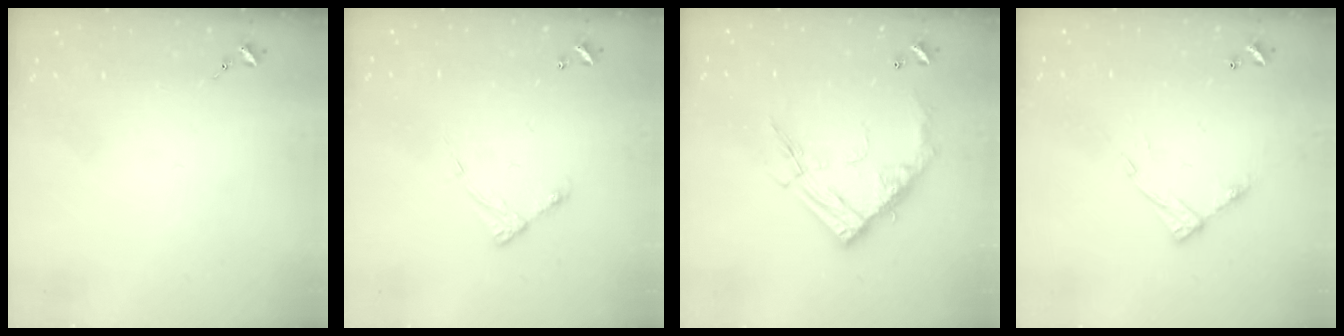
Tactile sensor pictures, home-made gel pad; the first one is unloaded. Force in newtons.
{"total": 6.4, "press": 6.4, "slide": 0.6}
{"total": 17.2, "press": 17.1, "slide": 1.4}
{"total": 9.4, "press": 9.4, "slide": 0.5}